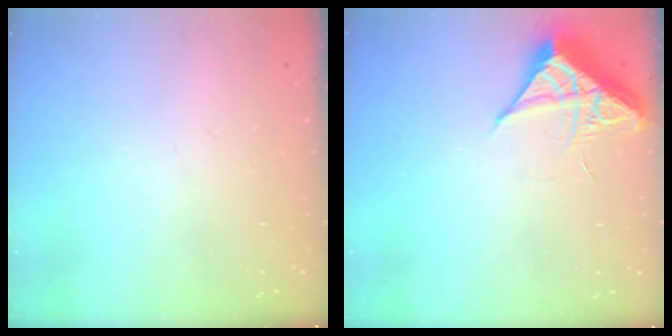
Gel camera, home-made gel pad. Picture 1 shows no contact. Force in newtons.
{"total": 6.4, "press": 6.4, "slide": 0.4}